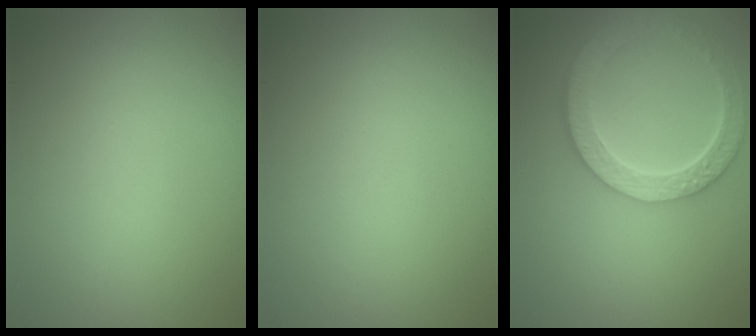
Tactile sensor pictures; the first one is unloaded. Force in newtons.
{"total": 0.0}
{"total": 6.1, "press": 4.8, "slide": 3.8}